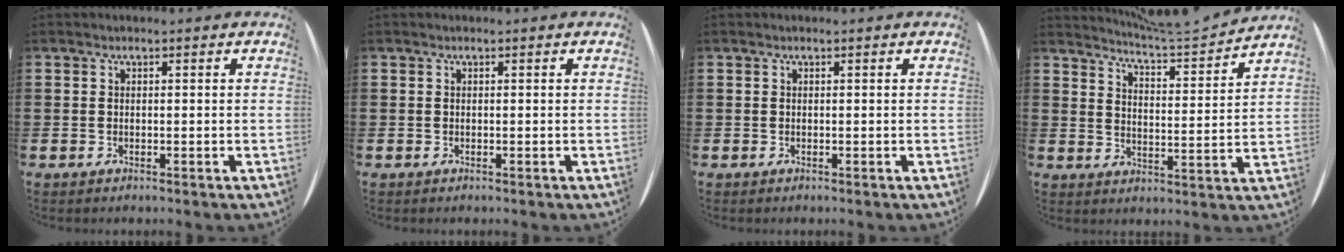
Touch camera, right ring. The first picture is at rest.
{"total": 0.0}
{"total": 0.0}
{"total": 5.1, "force": [4.9, -0.9, 0.9], "torque": [-0.037, -0.038, 0.082]}